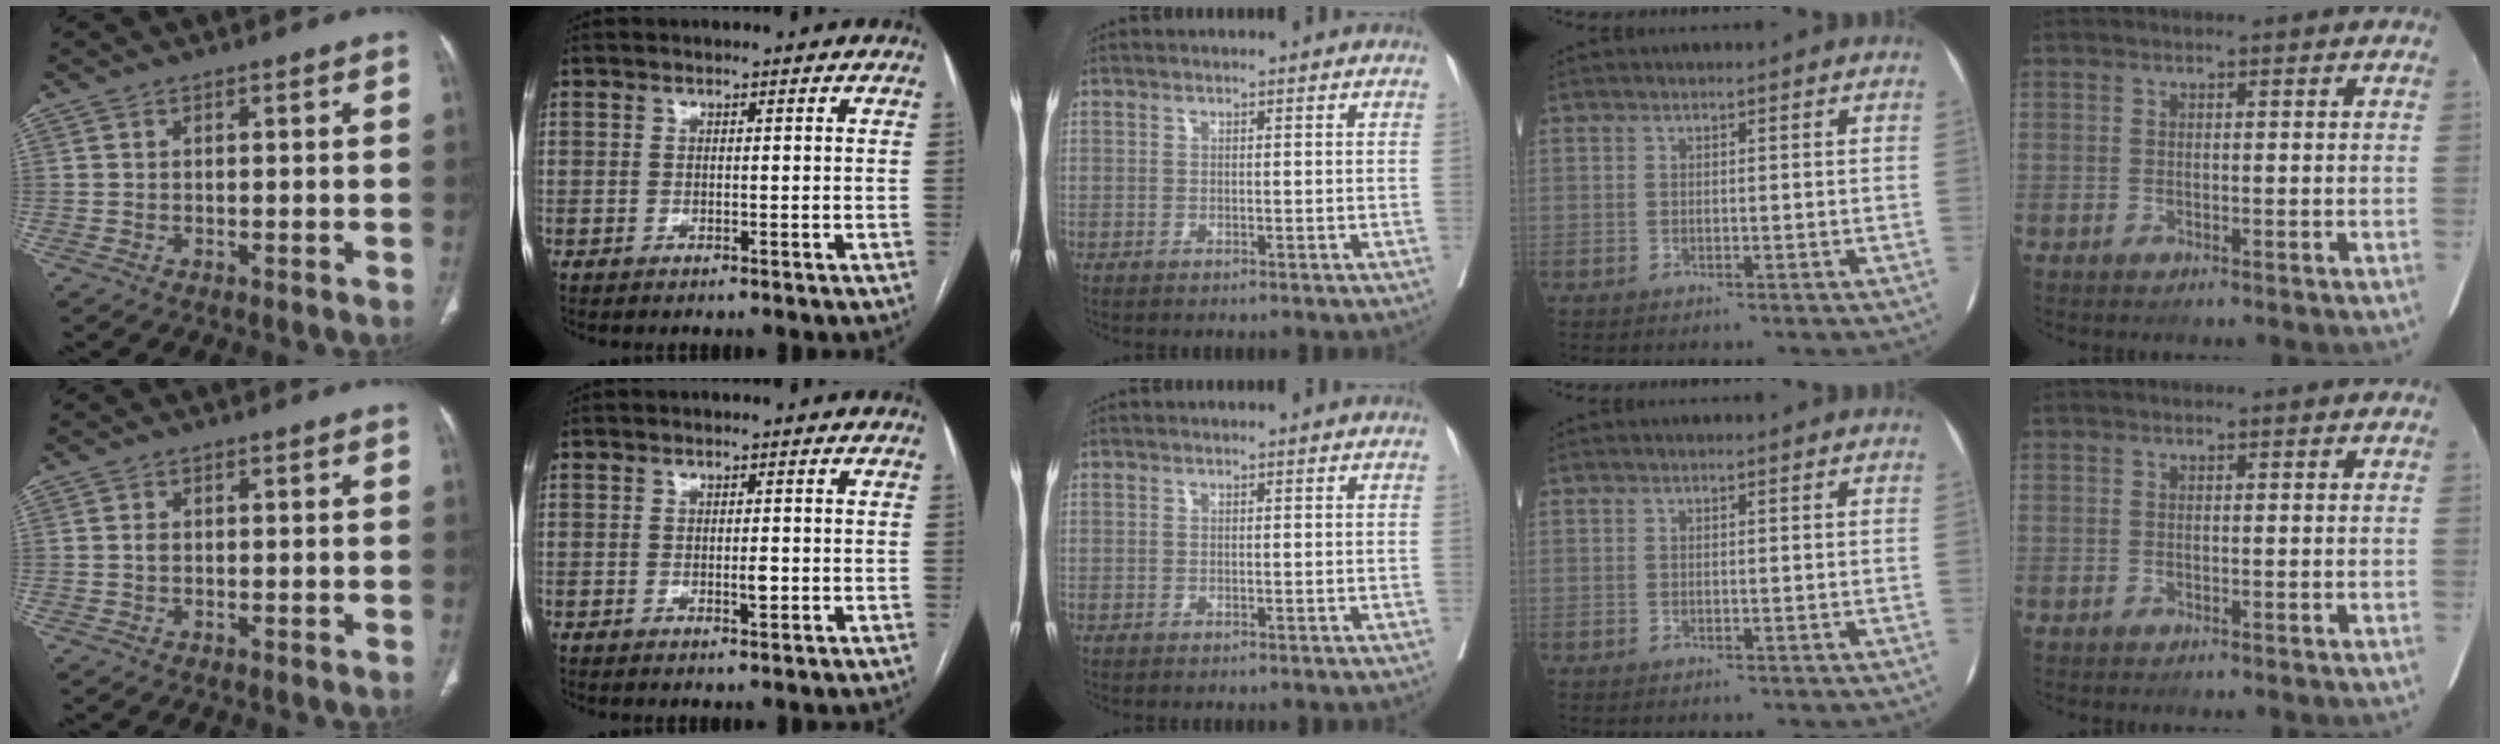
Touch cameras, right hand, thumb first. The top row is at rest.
{"thumb": {"total": 0.8, "force": [0.0, 0.6, 0.5], "torque": [-0.010, 0.001, -0.002]}, "index": {"total": 1.4, "force": [-0.3, 0.3, 1.3], "torque": [-0.024, -0.002, -0.004]}}